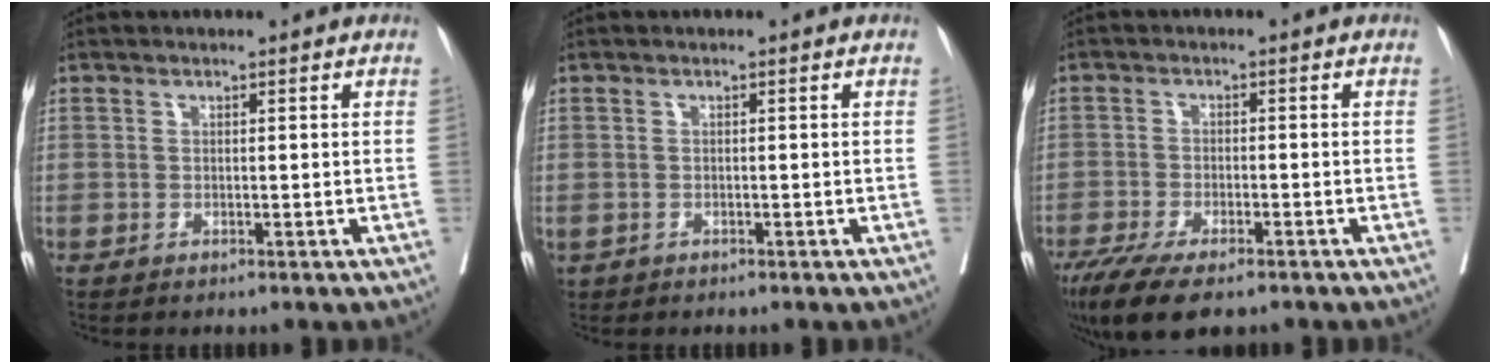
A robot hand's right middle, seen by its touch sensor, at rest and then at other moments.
{"total": 0.7, "force": [-0.3, 0.6, 0.3], "torque": [-0.009, 0.002, 0.000]}
{"total": 10.8, "force": [-7.8, 3.4, 6.6], "torque": [-0.111, -0.019, -0.125]}